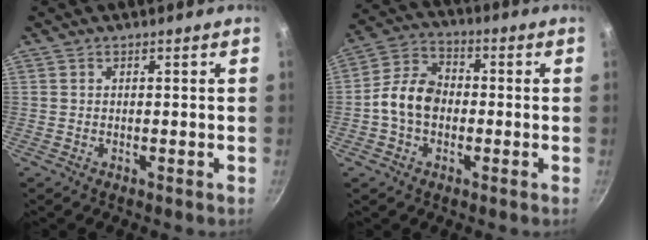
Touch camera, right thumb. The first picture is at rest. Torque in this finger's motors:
{"motor_torque": [1.02, 0.90, 0.92, -0.21, 0.12]}